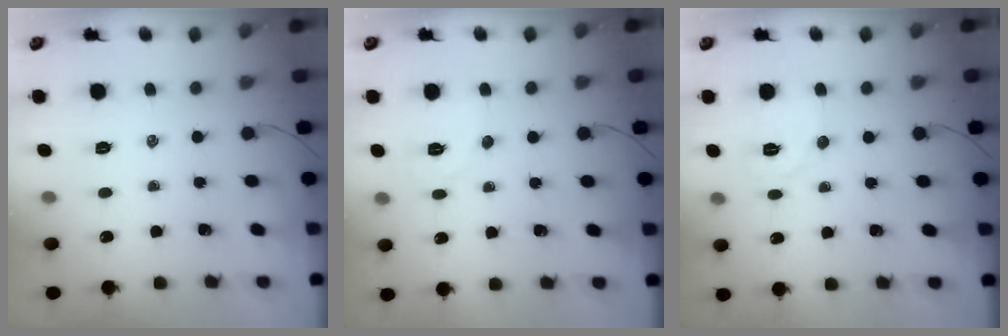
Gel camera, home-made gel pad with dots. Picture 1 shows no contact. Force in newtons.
{"total": 6.2, "press": 6.1, "slide": 1.1}
{"total": 5.6, "press": 5.5, "slide": 0.8}